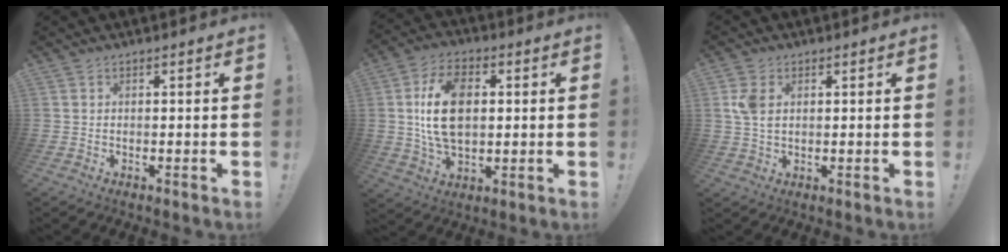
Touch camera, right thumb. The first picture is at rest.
{"total": 15.5, "force": [1.6, 9.9, 11.8], "torque": [-0.220, 0.007, 0.029]}
{"total": 4.9, "force": [1.5, 3.2, 3.4], "torque": [-0.061, 0.006, 0.028]}